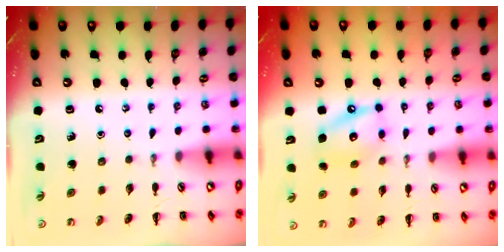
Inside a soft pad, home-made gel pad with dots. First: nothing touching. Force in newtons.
{"total": 11.5, "press": 11.3, "slide": 2.0}